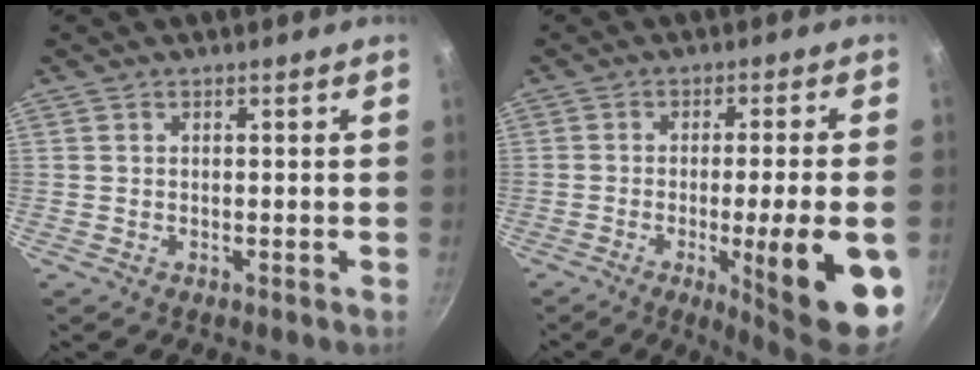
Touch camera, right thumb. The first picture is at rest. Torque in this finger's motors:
{"motor_torque": [-0.04, 1.12, 1.52, -0.17, 0.32]}